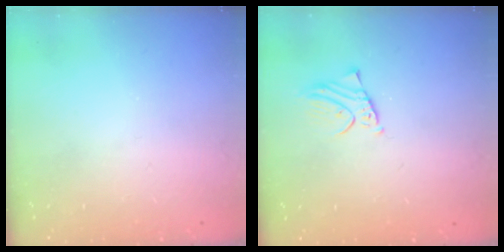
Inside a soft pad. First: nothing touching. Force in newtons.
{"total": 2.5, "press": 2.5, "slide": 0.1}